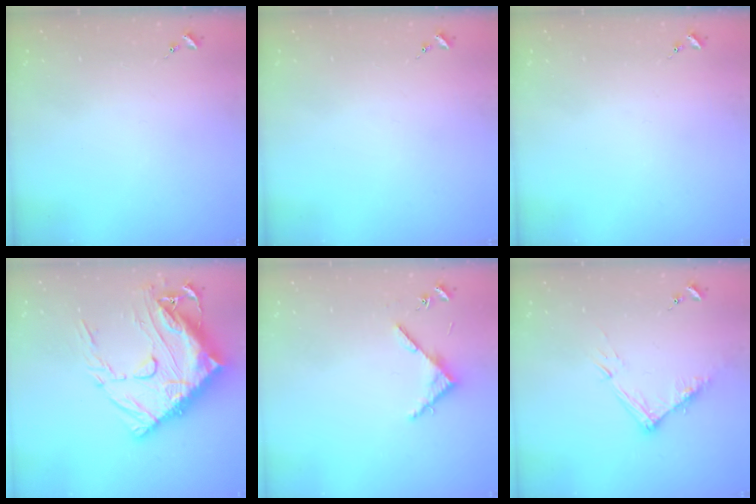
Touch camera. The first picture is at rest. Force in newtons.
{"total": 0.0}
{"total": 0.0}
{"total": 27.3, "press": 27.2, "slide": 2.8}
{"total": 4.2, "press": 4.2, "slide": 0.4}
{"total": 10.5, "press": 10.5, "slide": 0.8}